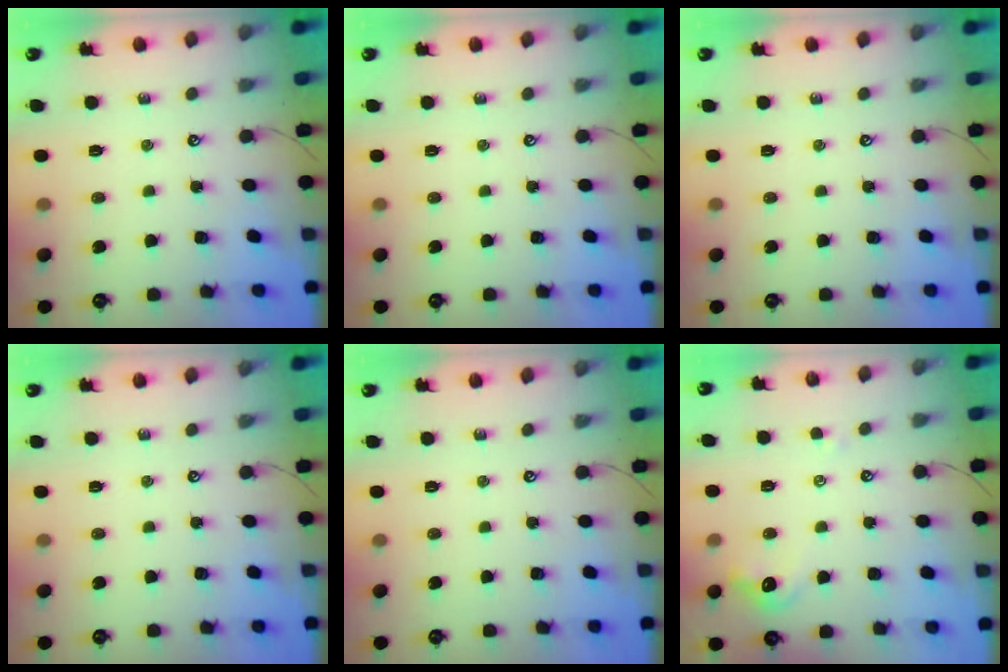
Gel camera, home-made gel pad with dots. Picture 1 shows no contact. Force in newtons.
{"total": 0.0}
{"total": 0.0}
{"total": 0.0}
{"total": 0.0}
{"total": 1.3, "press": 1.1, "slide": 0.7}